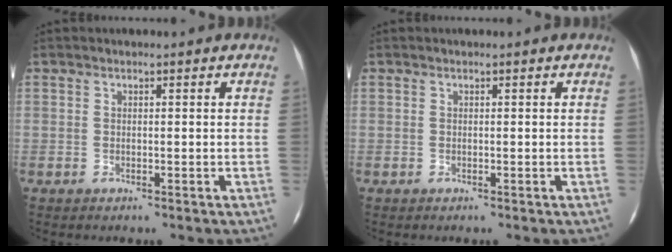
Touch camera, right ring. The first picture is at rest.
{"total": 0.0}